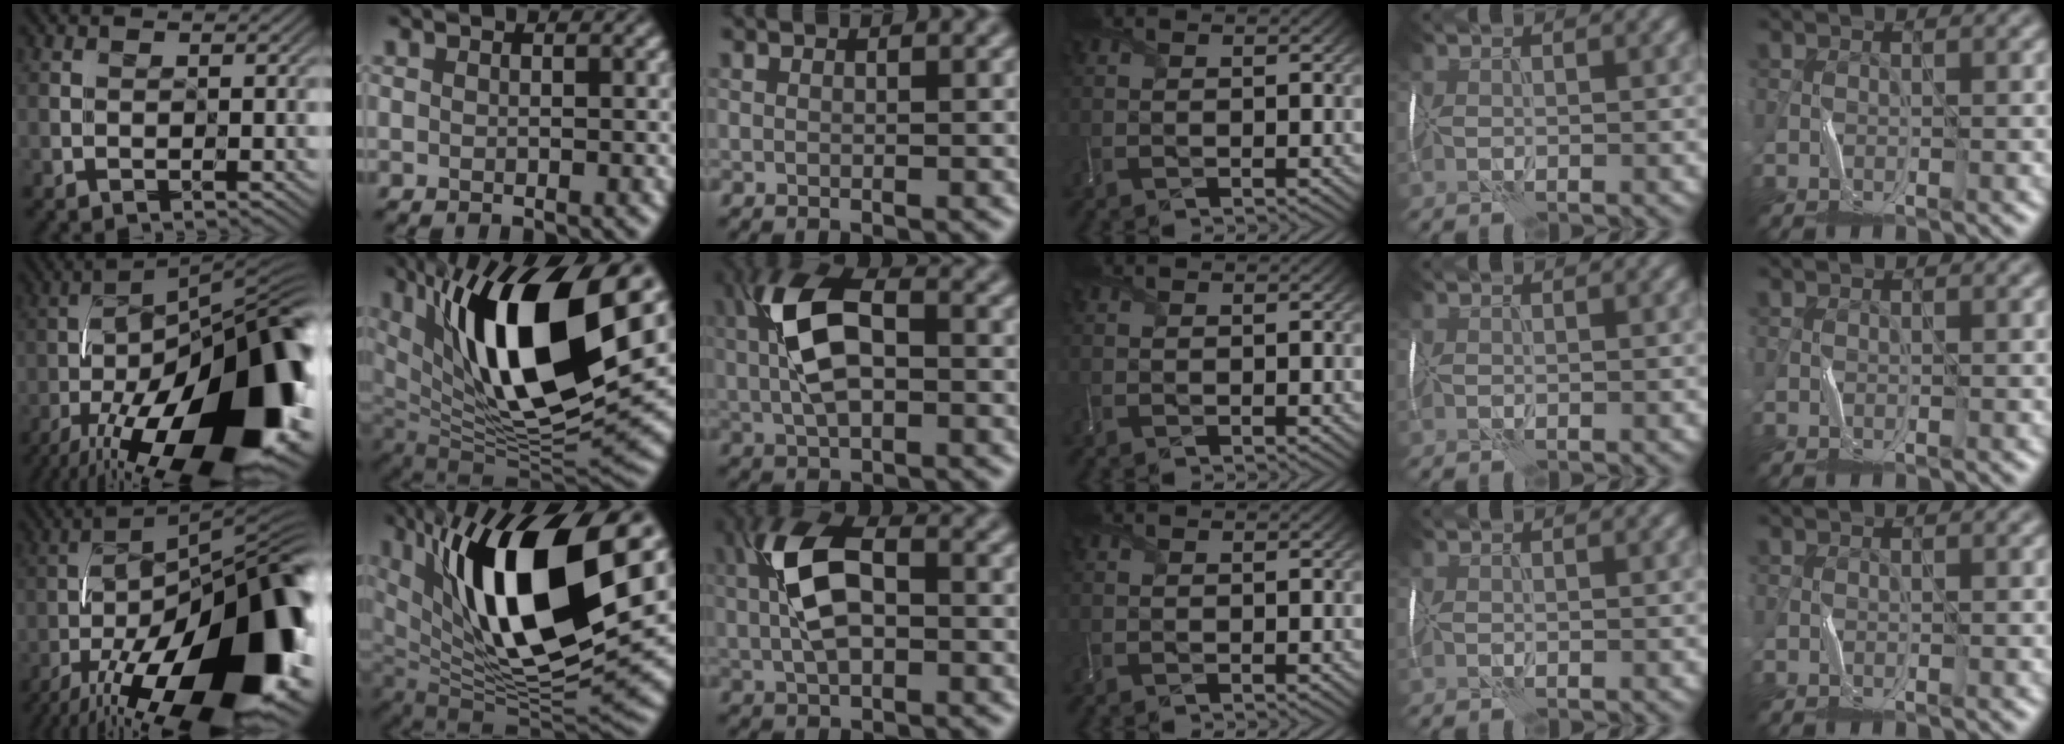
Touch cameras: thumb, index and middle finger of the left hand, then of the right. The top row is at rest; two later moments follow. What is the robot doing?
{"motion": "wrap", "object": "ribbon"}